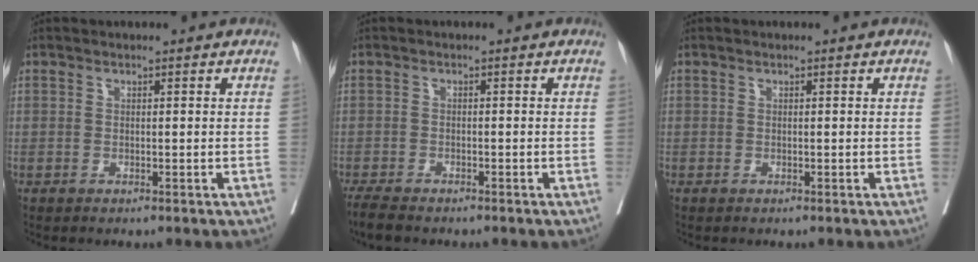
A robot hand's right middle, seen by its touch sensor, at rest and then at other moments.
{"total": 3.4, "force": [-3.0, 0.7, 1.6], "torque": [-0.030, -0.010, -0.049]}
{"total": 0.0}